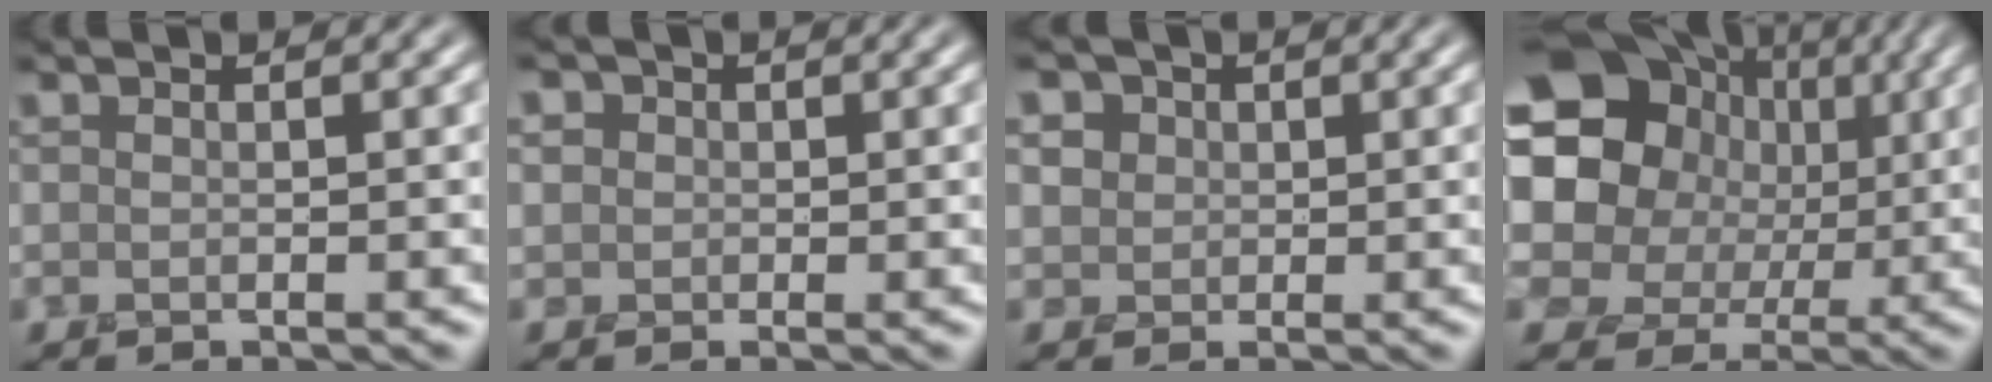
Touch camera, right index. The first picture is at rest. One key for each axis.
{"total": 2.2, "fx": 0.4, "fy": 2.0, "fz": 0.7, "tx": -0.010, "ty": 0.005, "tz": -0.007}
{"total": 3.9, "fx": 1.5, "fy": 3.3, "fz": 1.5, "tx": -0.033, "ty": 0.006, "tz": 0.014}
{"total": 16.5, "fx": 3.7, "fy": 13.8, "fz": 8.2, "tx": -0.160, "ty": 0.028, "tz": 0.038}